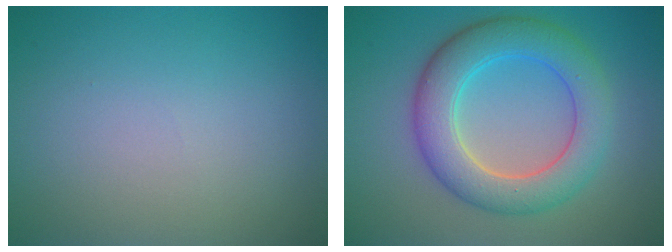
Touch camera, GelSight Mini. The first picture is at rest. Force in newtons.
{"total": 6.9, "press": 6.8, "slide": 0.6}